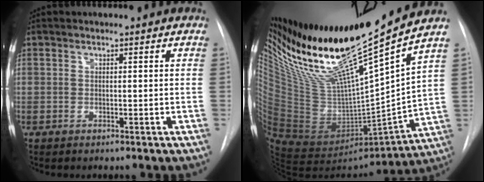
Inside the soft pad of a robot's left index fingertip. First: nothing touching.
{"total": 24.9, "force": [19.2, 0.3, 15.9], "torque": [-0.253, -0.011, 0.346]}